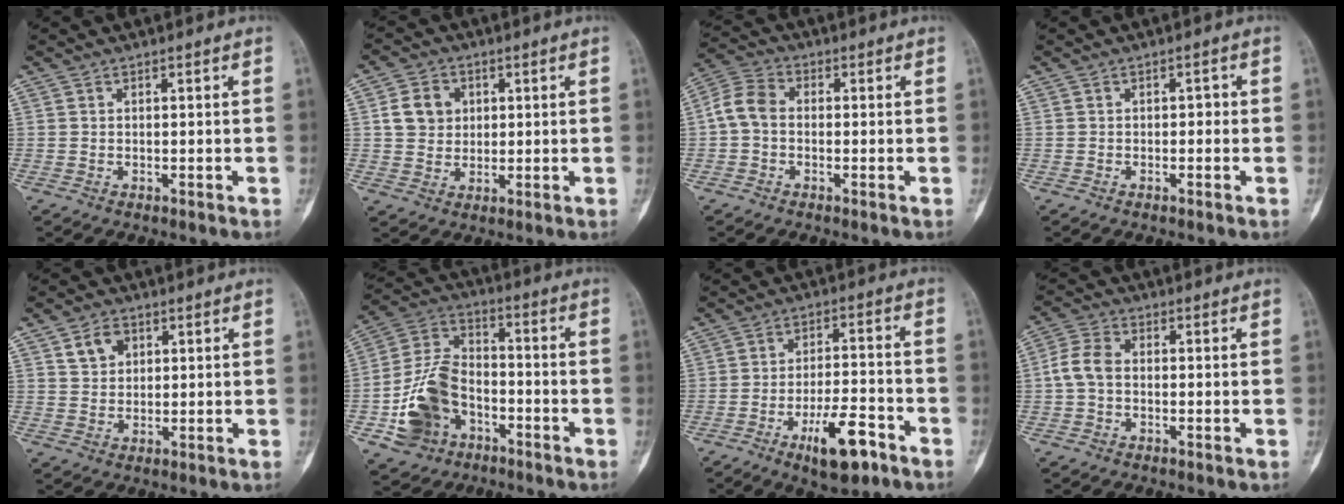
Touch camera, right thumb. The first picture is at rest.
{"total": 6.8, "force": [1.7, 5.8, 3.1], "torque": [-0.032, -0.003, 0.029]}
{"total": 6.1, "force": [-0.5, 4.5, 4.1], "torque": [-0.077, 0.018, -0.022]}
{"total": 1.3, "force": [-0.2, 0.9, 0.9], "torque": [-0.003, 0.010, -0.008]}
{"total": 4.7, "force": [2.2, 3.5, 2.2], "torque": [-0.021, -0.009, 0.041]}
{"total": 14.7, "force": [-5.0, 10.9, 8.4], "torque": [-0.147, 0.039, -0.092]}
{"total": 10.9, "force": [-6.1, 3.8, 8.2], "torque": [-0.126, 0.031, -0.095]}
{"total": 5.2, "force": [-0.5, 3.6, 3.8], "torque": [-0.077, 0.013, -0.018]}